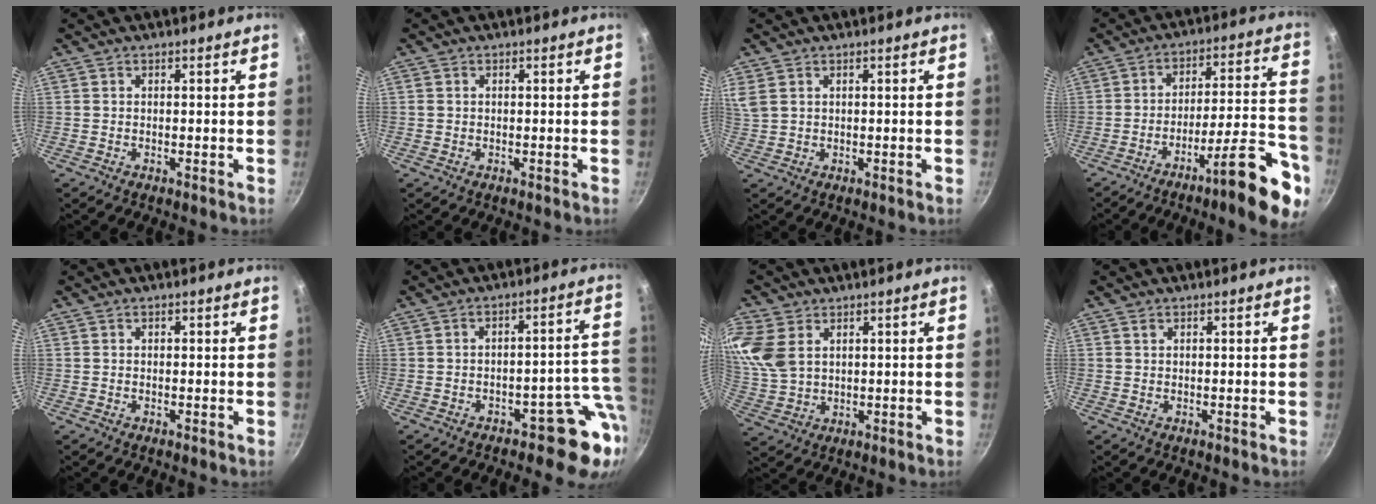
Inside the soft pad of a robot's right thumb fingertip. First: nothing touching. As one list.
[{"total": 0.6, "force": [0.1, 0.5, 0.3], "torque": [-0.005, 0.003, 0.003]}, {"total": 4.7, "force": [2.4, 3.0, 2.7], "torque": [-0.056, 0.006, 0.054]}, {"total": 17.5, "force": [-9.6, 4.0, 14.1], "torque": [-0.173, 0.062, -0.142]}, {"total": 0.5, "force": [0.2, 0.3, 0.3], "torque": [-0.004, 0.003, 0.005]}, {"total": 9.0, "force": [-4.5, 4.9, 6.1], "torque": [0.005, 0.052, -0.058]}, {"total": 9.8, "force": [3.8, 6.7, 6.0], "torque": [-0.120, -0.011, 0.082]}, {"total": 0.6, "force": [0.4, 0.4, 0.3], "torque": [-0.005, 0.000, 0.007]}]